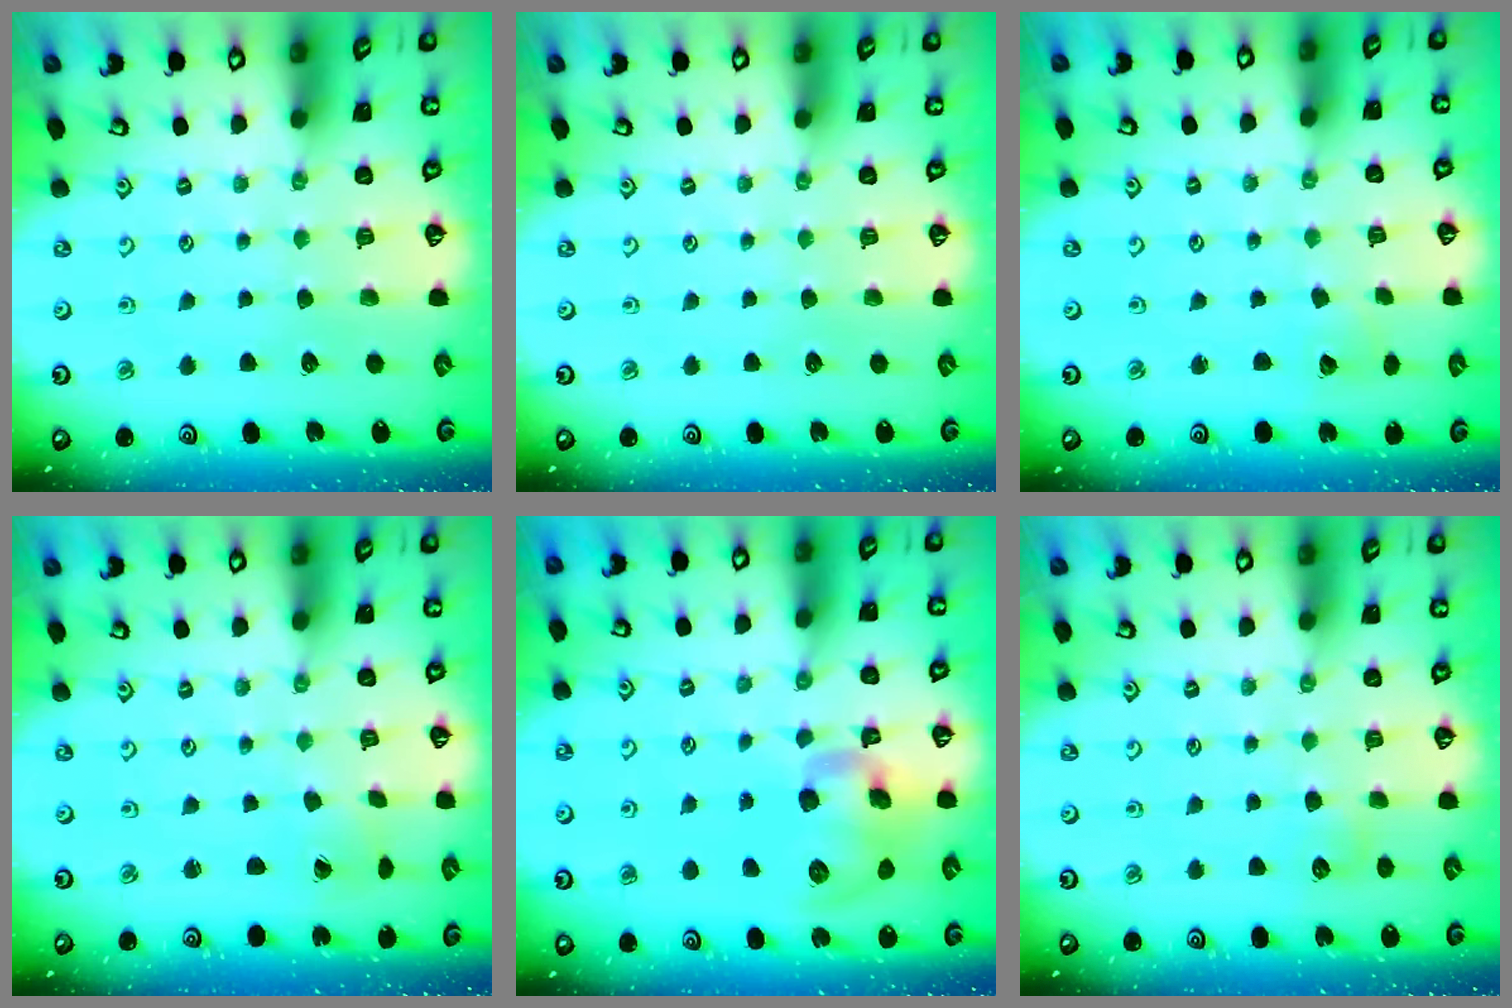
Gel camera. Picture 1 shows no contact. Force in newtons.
{"total": 0.0}
{"total": 3.8, "press": 3.8, "slide": 0.4}
{"total": 0.7, "press": 0.7, "slide": 0.1}
{"total": 12.8, "press": 12.5, "slide": 2.6}
{"total": 4.3, "press": 4.2, "slide": 0.5}